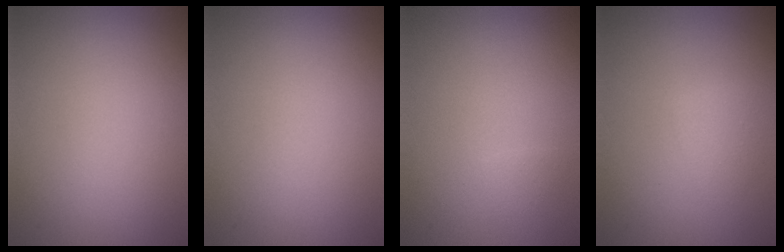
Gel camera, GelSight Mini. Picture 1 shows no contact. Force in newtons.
{"total": 0.0}
{"total": 0.6, "press": 0.6, "slide": 0.1}
{"total": 1.1, "press": 1.1, "slide": 0.1}